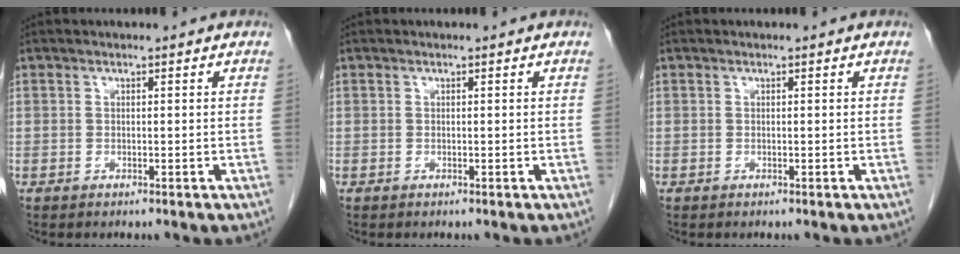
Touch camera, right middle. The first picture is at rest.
{"total": 0.0}
{"total": 0.0}